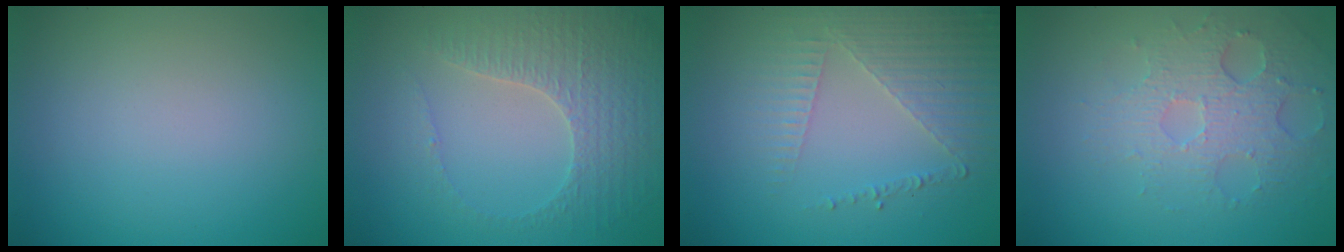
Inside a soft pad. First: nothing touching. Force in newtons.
{"total": 3.3, "press": 3.1, "slide": 1.0}
{"total": 5.0, "press": 3.2, "slide": 3.8}
{"total": 3.5, "press": 3.2, "slide": 1.5}